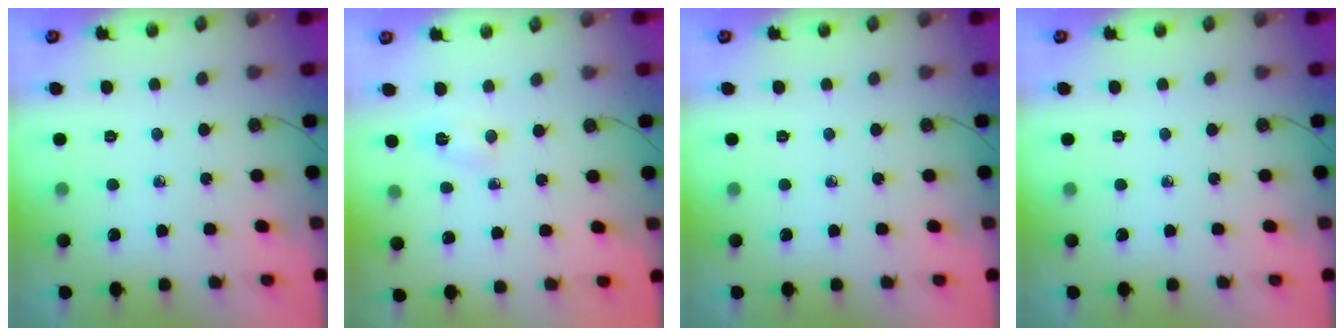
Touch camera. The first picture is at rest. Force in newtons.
{"total": 3.0, "press": 1.8, "slide": 2.4}
{"total": 0.0}
{"total": 0.0}